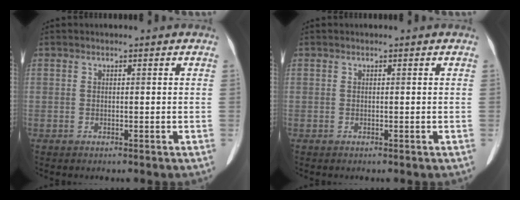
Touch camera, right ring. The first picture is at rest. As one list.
[{"total": 0.0}]